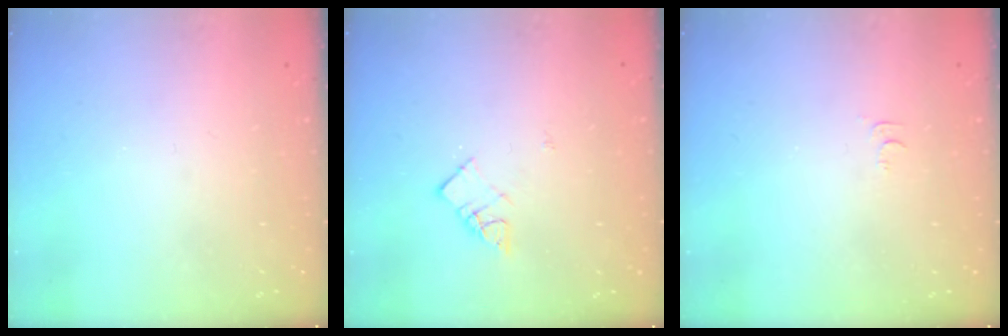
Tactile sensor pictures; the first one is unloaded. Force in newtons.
{"total": 5.9, "press": 5.9, "slide": 0.4}
{"total": 3.1, "press": 3.1, "slide": 0.4}